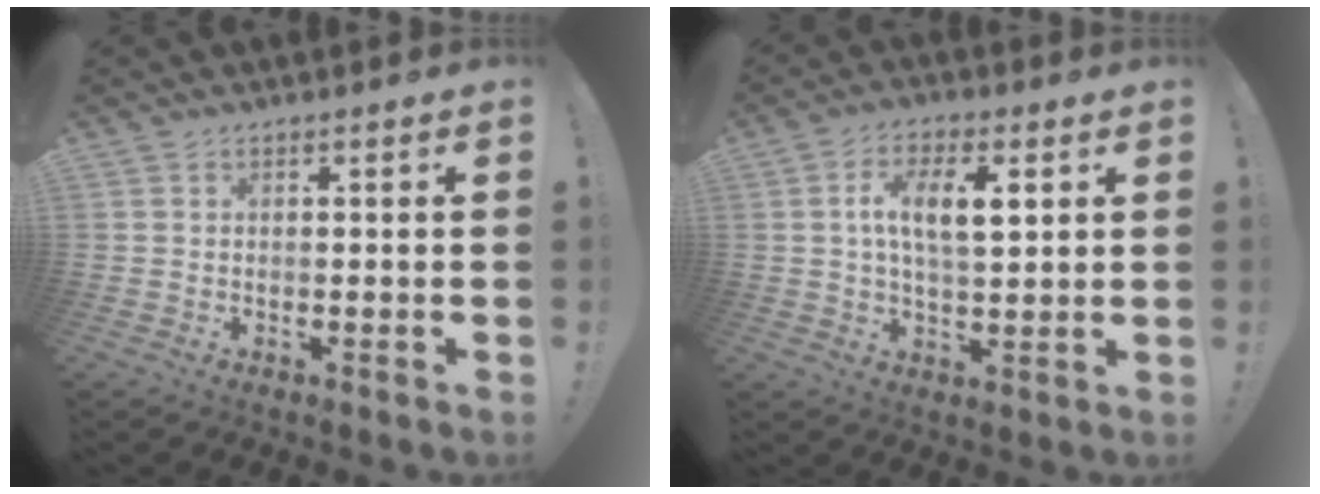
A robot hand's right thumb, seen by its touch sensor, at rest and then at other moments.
{"total": 10.4, "force": [2.4, 4.5, 9.1], "torque": [-0.152, 0.003, 0.037]}